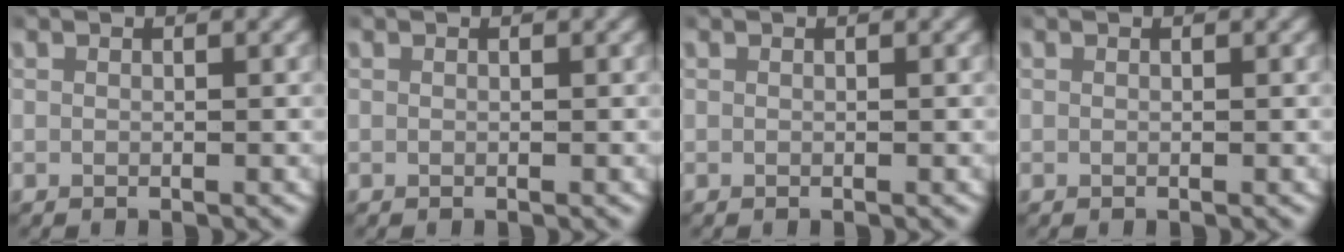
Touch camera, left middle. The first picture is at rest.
{"total": 0.0}
{"total": 0.0}
{"total": 0.0}